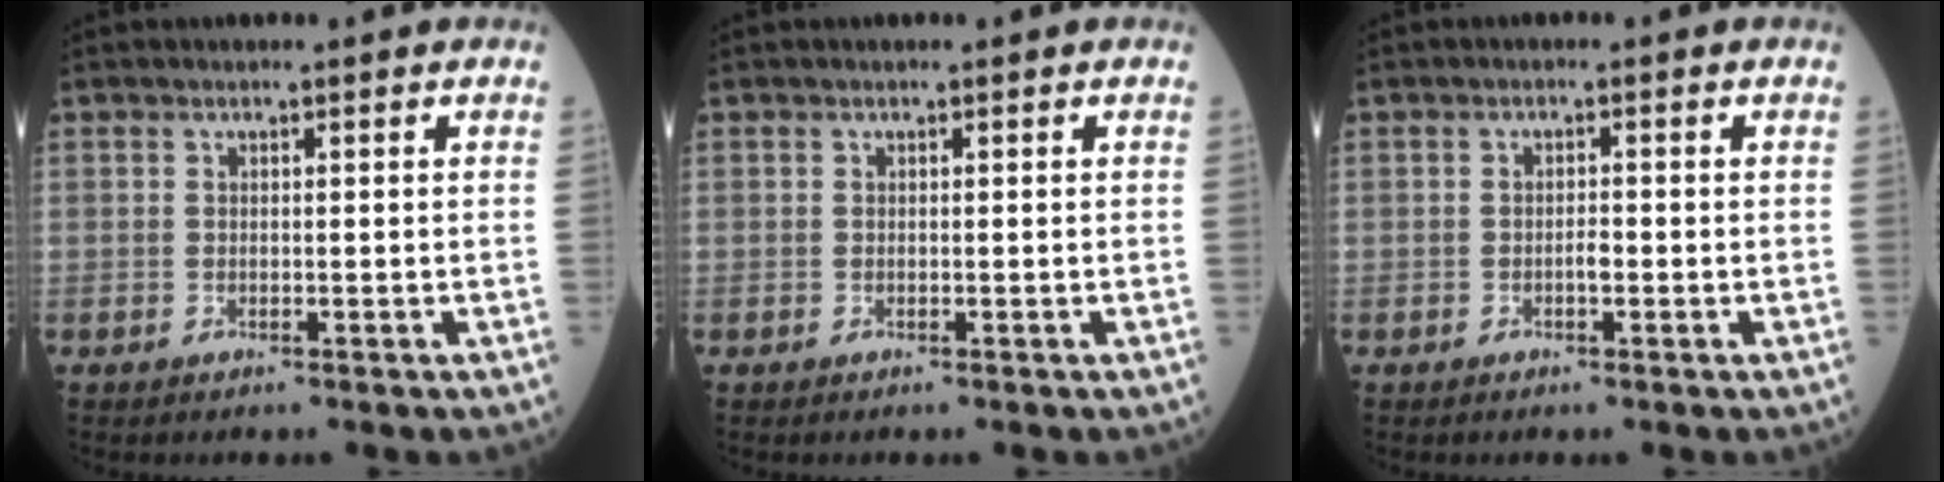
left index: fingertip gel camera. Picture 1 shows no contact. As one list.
[{"total": 0.0}, {"total": 1.3, "force": [-0.8, 0.4, 1.0], "torque": [-0.017, -0.002, -0.015]}]